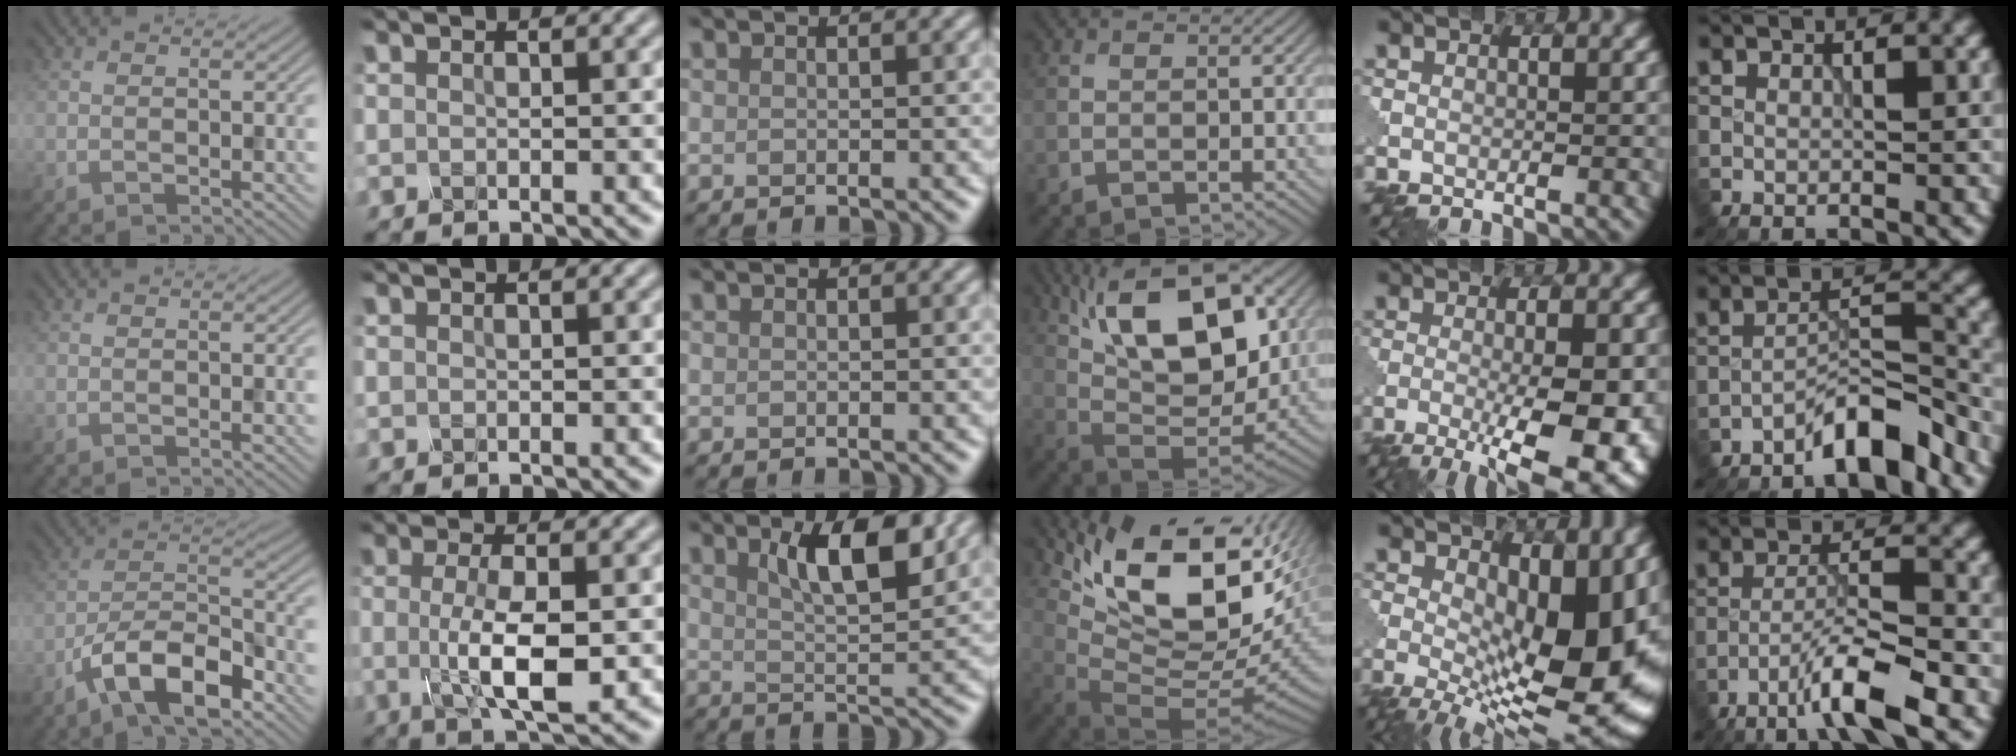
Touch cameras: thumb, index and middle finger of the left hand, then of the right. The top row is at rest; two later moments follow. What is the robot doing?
{"motion": "disassemble", "object": "glue stick"}